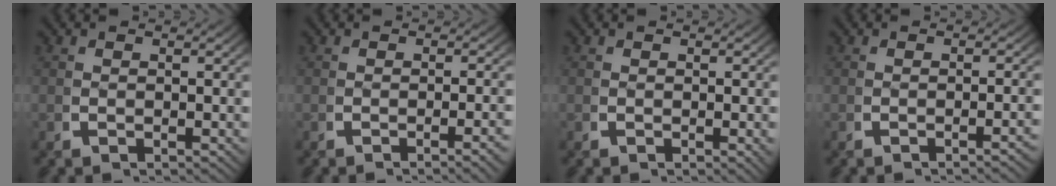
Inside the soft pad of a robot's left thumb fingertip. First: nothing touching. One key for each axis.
{"total": 2.0, "fx": -1.0, "fy": 0.0, "fz": 1.7, "tx": -0.026, "ty": 0.008, "tz": -0.019}
{"total": 0.5, "fx": 0.1, "fy": 0.1, "fz": 0.5, "tx": -0.011, "ty": 0.001, "tz": 0.002}
{"total": 1.6, "fx": -0.9, "fy": -0.1, "fz": 1.3, "tx": -0.017, "ty": 0.010, "tz": -0.018}